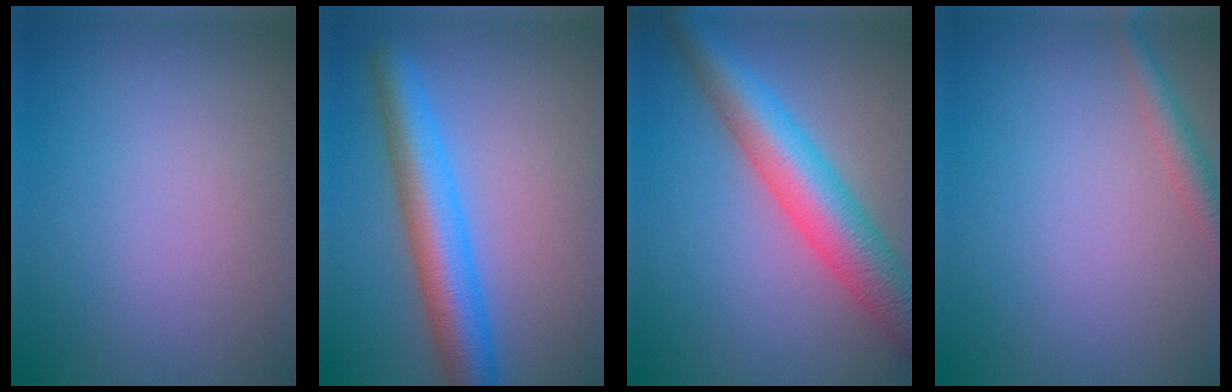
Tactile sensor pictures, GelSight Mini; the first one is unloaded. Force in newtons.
{"total": 6.5, "press": 6.5, "slide": 0.3}
{"total": 8.1, "press": 8.1, "slide": 0.1}
{"total": 2.4, "press": 2.4, "slide": 0.1}